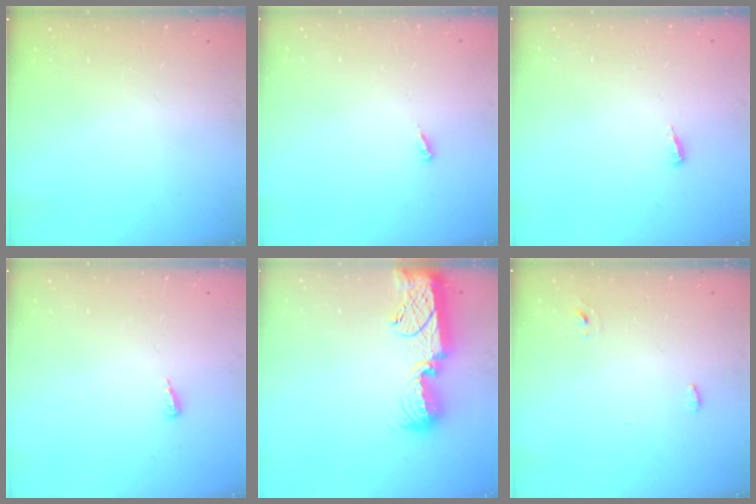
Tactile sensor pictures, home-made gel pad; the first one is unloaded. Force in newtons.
{"total": 2.1, "press": 2.1, "slide": 0.1}
{"total": 3.5, "press": 3.4, "slide": 0.3}
{"total": 4.1, "press": 4.1, "slide": 0.4}
{"total": 13.7, "press": 13.7, "slide": 1.0}
{"total": 3.0, "press": 2.8, "slide": 1.2}